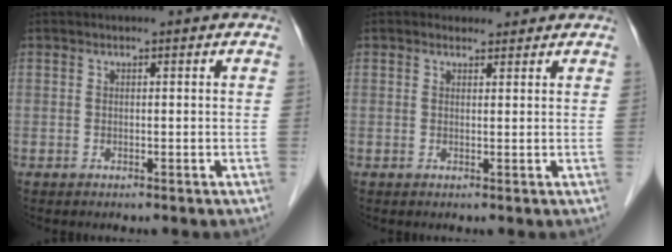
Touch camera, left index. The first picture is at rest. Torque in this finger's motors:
{"motor_torque": [0.50, -0.37, -0.02, -0.01]}